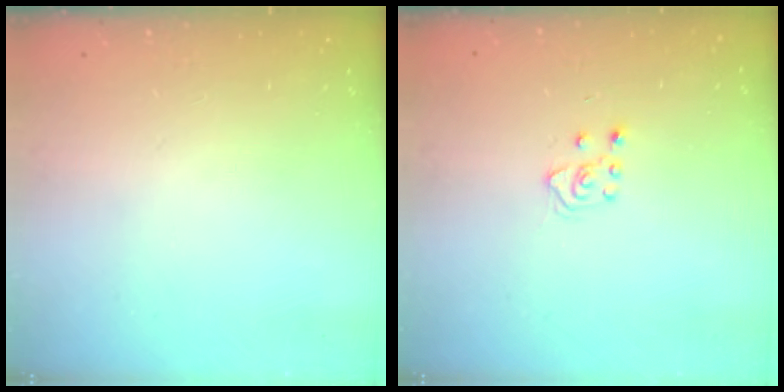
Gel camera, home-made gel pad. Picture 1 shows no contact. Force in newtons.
{"total": 4.9, "press": 4.8, "slide": 0.8}